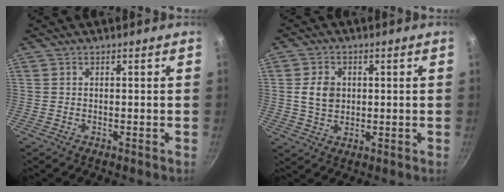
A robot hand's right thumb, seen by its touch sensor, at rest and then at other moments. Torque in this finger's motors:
{"motor_torque": [1.38, 1.42, 0.93, -0.53, 0.08]}